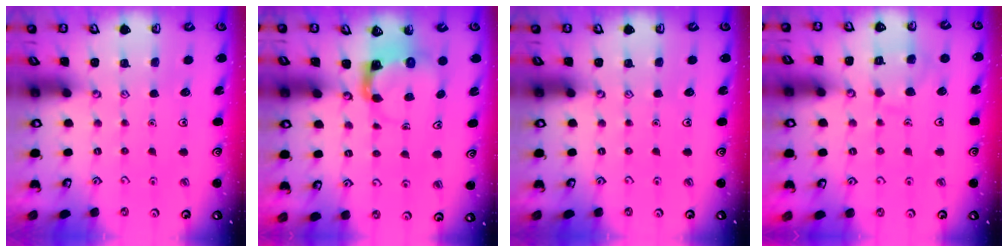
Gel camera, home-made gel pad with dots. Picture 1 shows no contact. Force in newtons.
{"total": 3.7, "press": 3.6, "slide": 0.5}
{"total": 0.0}
{"total": 8.0, "press": 8.0, "slide": 0.8}